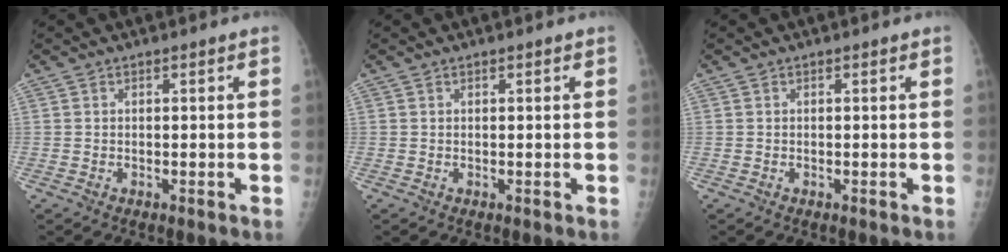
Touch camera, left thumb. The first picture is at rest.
{"total": 0.0}
{"total": 0.0}